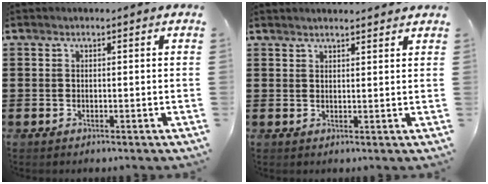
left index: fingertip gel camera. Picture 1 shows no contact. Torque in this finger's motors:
{"motor_torque": [0.89, -0.93, -0.05, -0.01]}